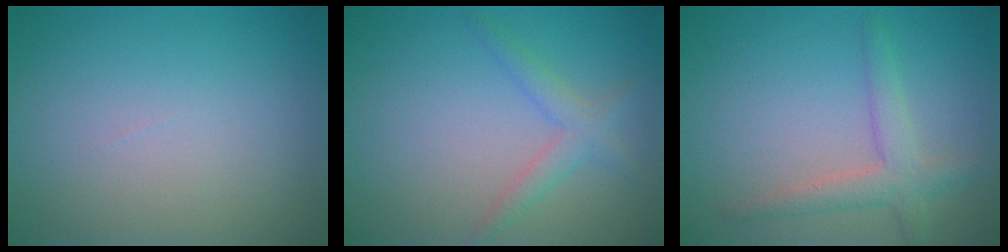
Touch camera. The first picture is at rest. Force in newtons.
{"total": 2.1, "press": 2.1, "slide": 0.1}
{"total": 2.8, "press": 2.8, "slide": 0.2}